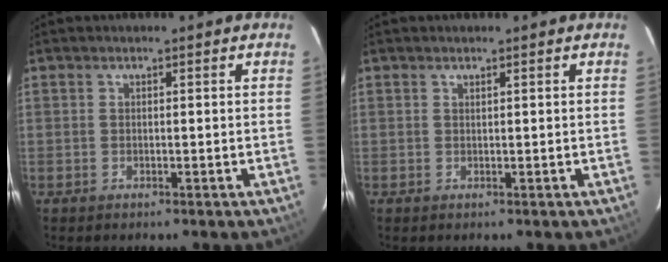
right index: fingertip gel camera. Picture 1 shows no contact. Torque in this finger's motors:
{"motor_torque": [-0.09, 0.01, -0.03, 0.01]}